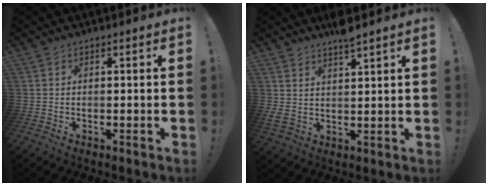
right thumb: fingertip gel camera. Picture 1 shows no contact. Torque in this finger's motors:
{"motor_torque": [0.43, 0.50, 0.04, 0.21, 0.09]}